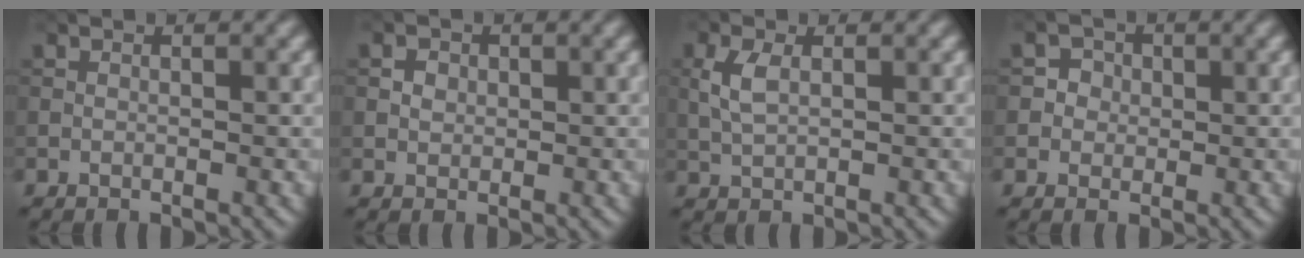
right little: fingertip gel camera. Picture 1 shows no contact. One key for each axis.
{"total": 0.8, "fx": -0.3, "fy": 0.7, "fz": 0.1, "tx": -0.001, "ty": 0.001, "tz": 0.005}
{"total": 1.8, "fx": 0.0, "fy": 0.9, "fz": 1.5, "tx": -0.043, "ty": 0.003, "tz": 0.011}
{"total": 1.7, "fx": 0.0, "fy": 1.7, "fz": 0.2, "tx": 0.003, "ty": 0.000, "tz": 0.007}